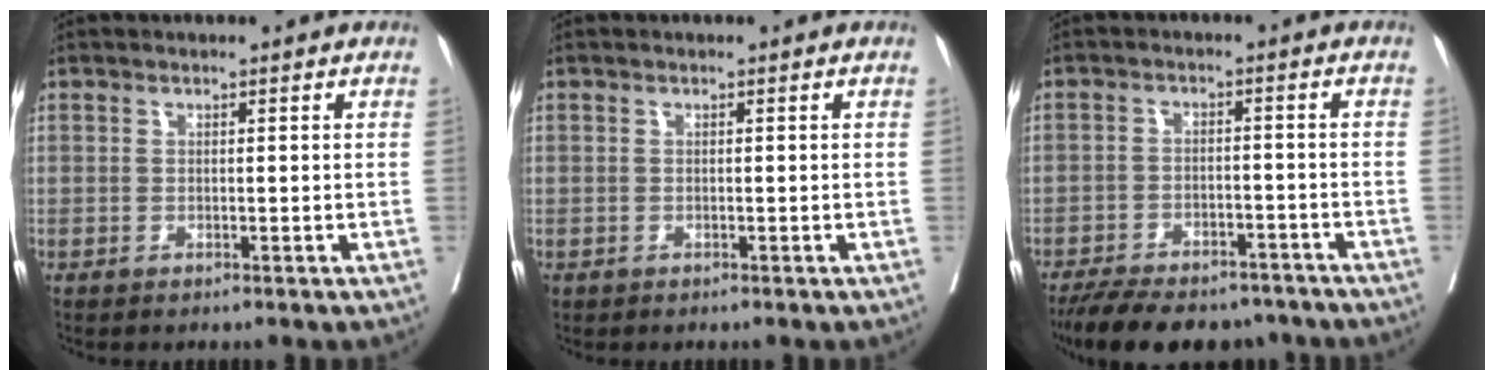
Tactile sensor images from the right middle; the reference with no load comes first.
{"total": 0.0}
{"total": 15.7, "force": [-13.4, 5.6, 6.0], "torque": [-0.132, -0.005, -0.188]}